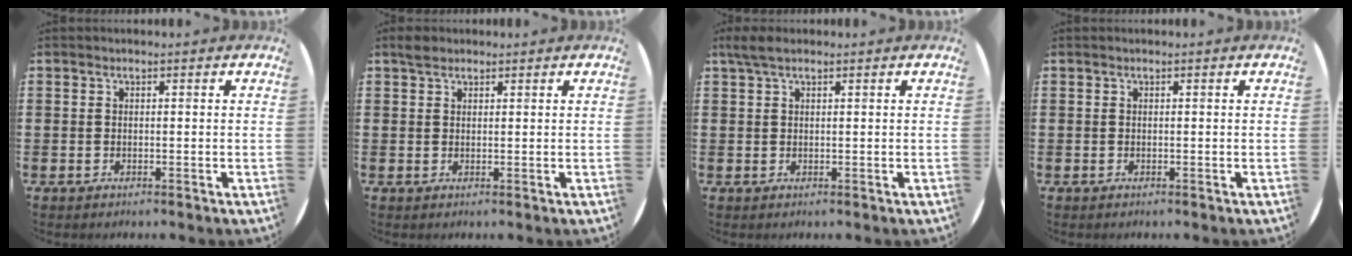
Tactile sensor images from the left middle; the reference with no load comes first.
{"total": 1.5, "force": [1.3, 0.7, 0.4], "torque": [-0.003, 0.002, 0.023]}
{"total": 2.0, "force": [1.4, 0.6, 1.3], "torque": [-0.028, 0.005, 0.025]}
{"total": 0.0}